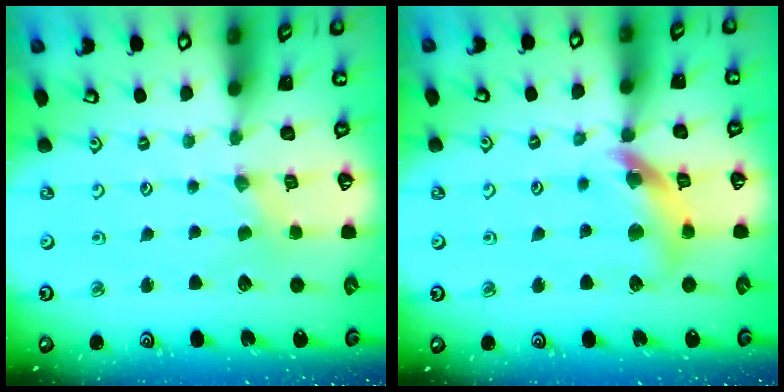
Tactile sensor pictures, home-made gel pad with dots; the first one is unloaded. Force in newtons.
{"total": 13.3, "press": 13.2, "slide": 1.6}